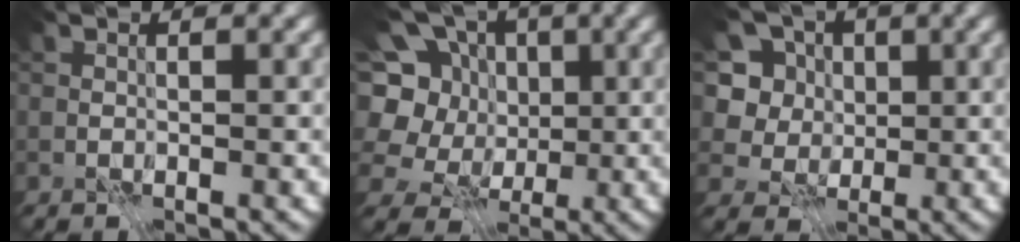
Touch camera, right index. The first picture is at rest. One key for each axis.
{"total": 10.0, "fx": 1.9, "fy": 8.5, "fz": 4.8, "tx": -0.117, "ty": 0.030, "tz": 0.002}
{"total": 7.8, "fx": 2.7, "fy": 6.7, "fz": 3.0, "tx": -0.067, "ty": 0.003, "tz": 0.040}